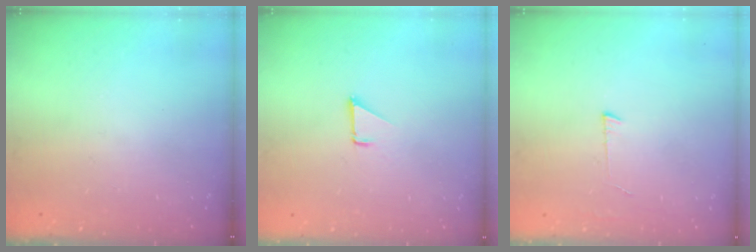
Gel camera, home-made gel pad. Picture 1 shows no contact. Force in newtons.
{"total": 1.1, "press": 1.1, "slide": 0.1}
{"total": 3.0, "press": 3.0, "slide": 0.3}